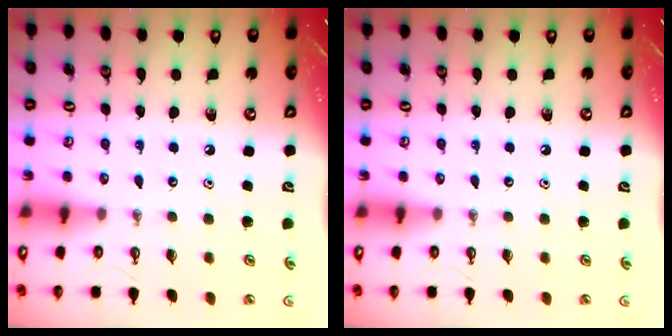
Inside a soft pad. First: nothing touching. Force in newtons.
{"total": 0.0}